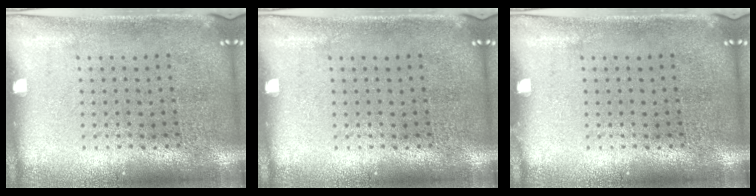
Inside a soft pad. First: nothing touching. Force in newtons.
{"total": 0.0}
{"total": 0.0}